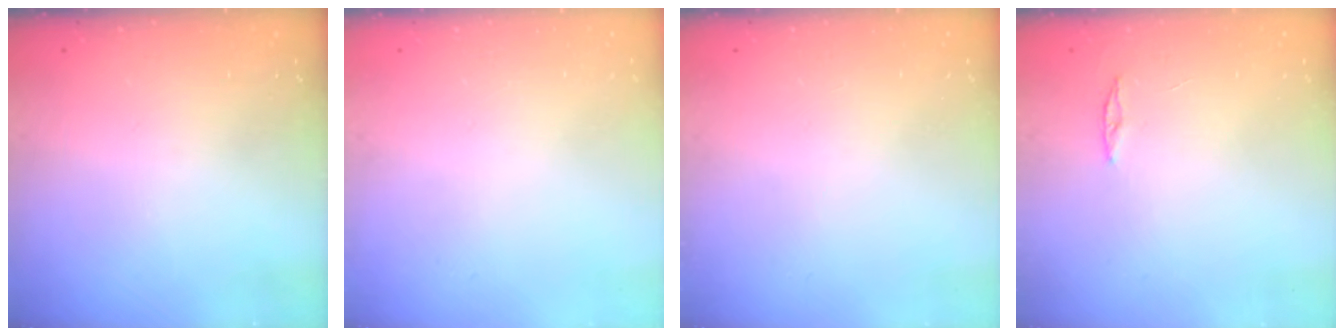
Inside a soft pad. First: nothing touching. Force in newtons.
{"total": 0.0}
{"total": 0.0}
{"total": 3.0, "press": 2.9, "slide": 0.3}